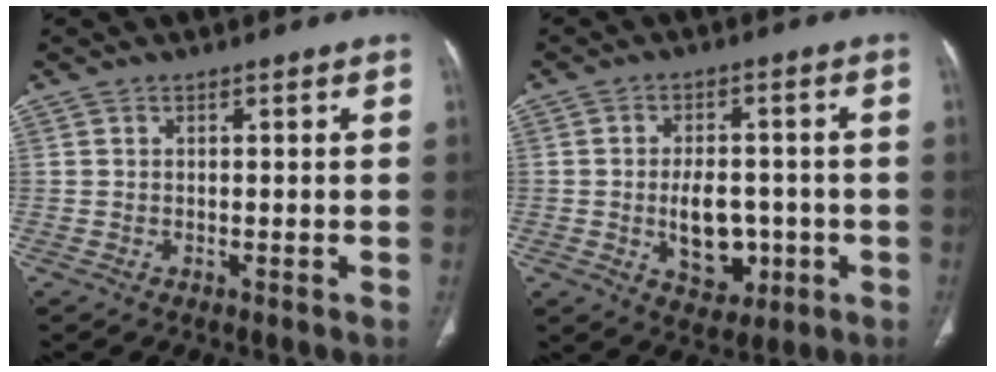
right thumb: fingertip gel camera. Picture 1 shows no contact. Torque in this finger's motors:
{"motor_torque": [4.46, 0.55, 1.47, -1.30, 0.65]}